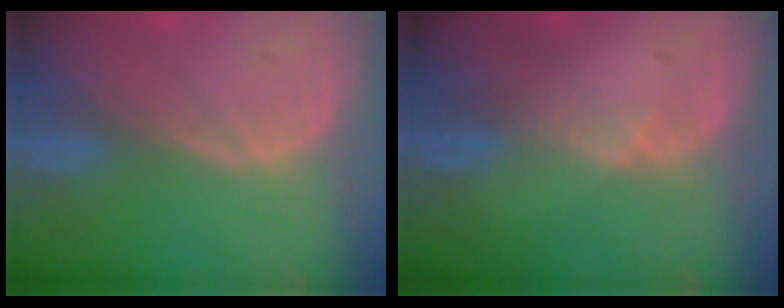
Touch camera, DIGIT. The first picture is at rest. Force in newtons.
{"total": 1.1, "press": 1.1, "slide": 0.2}